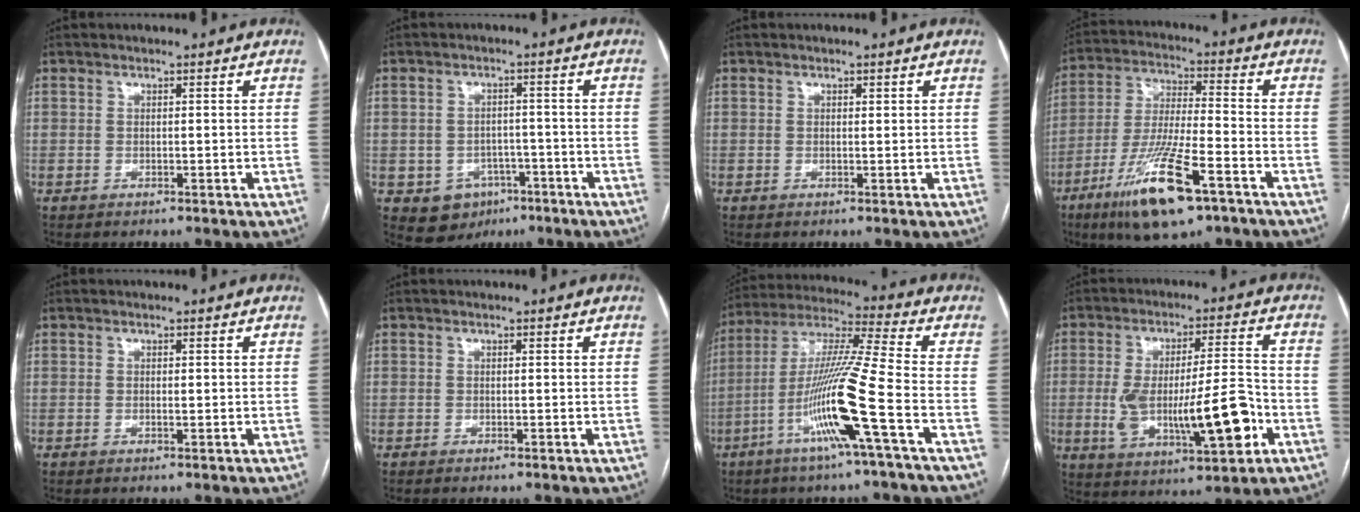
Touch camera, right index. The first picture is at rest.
{"total": 6.4, "force": [-2.9, 5.4, 1.8], "torque": [-0.028, 0.007, -0.029]}
{"total": 0.6, "force": [0.3, 0.3, 0.4], "torque": [-0.005, -0.001, 0.004]}
{"total": 15.6, "force": [-8.7, 2.5, 12.7], "torque": [-0.260, -0.031, -0.151]}
{"total": 0.6, "force": [0.0, 0.2, 0.5], "torque": [-0.009, -0.001, 0.000]}
{"total": 0.0}
{"total": 15.4, "force": [-5.8, -1.8, 14.2], "torque": [-0.280, -0.011, -0.115]}
{"total": 15.9, "force": [-3.7, 3.4, 15.1], "torque": [-0.266, 0.005, -0.049]}